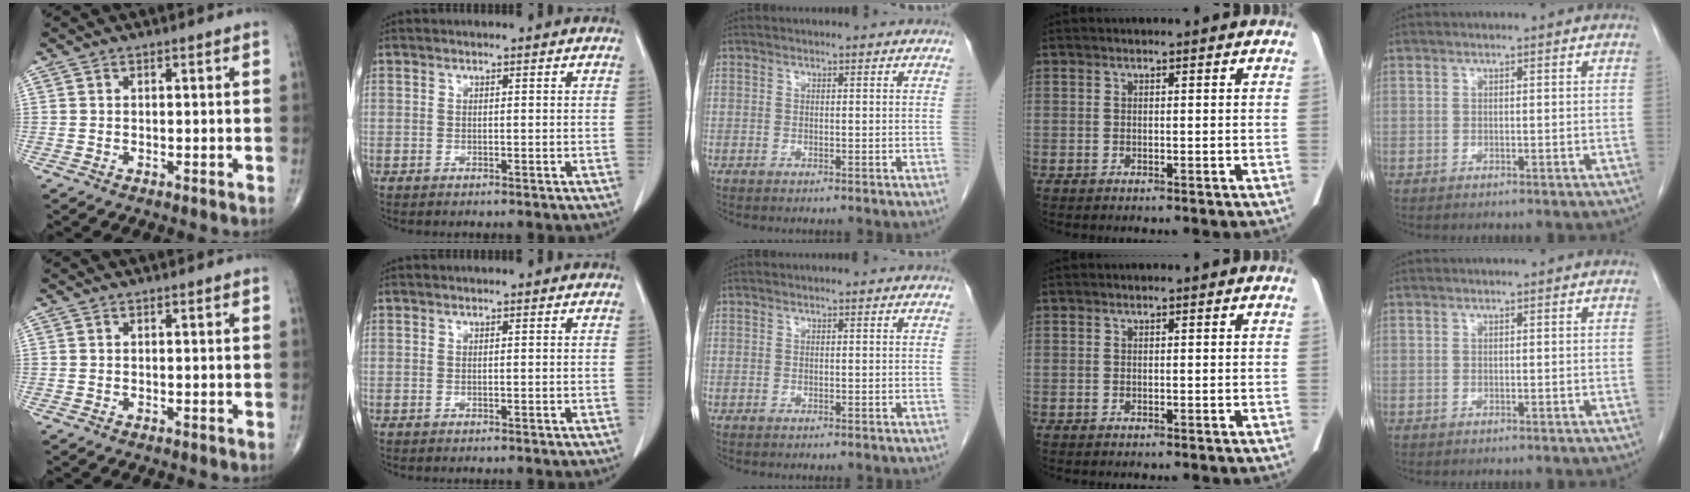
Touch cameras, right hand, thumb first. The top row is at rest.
{}